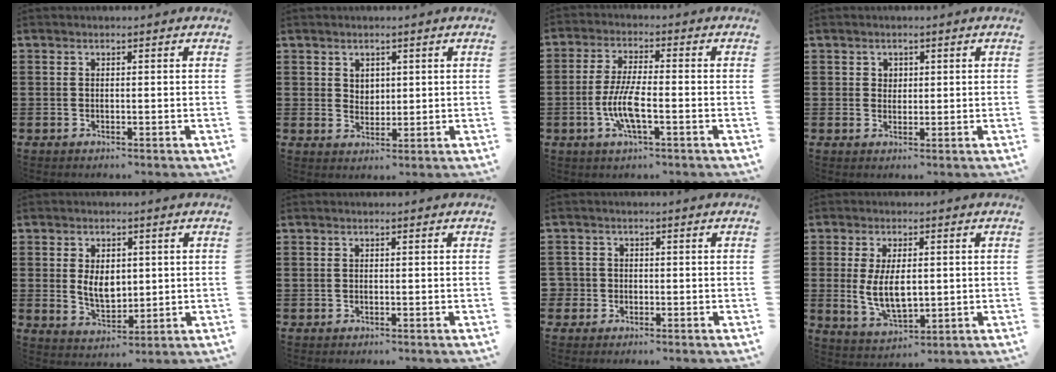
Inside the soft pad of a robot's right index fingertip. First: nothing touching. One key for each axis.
{"total": 2.4, "fx": 1.5, "fy": 1.8, "fz": 0.5, "tx": -0.017, "ty": 0.008, "tz": 0.028}
{"total": 6.9, "fx": -2.1, "fy": 1.7, "fz": 6.3, "tx": -0.141, "ty": -0.011, "tz": -0.045}
{"total": 1.4, "fx": 0.7, "fy": 1.2, "fz": 0.3, "tx": -0.009, "ty": 0.006, "tz": 0.013}
{"total": 5.4, "fx": 0.6, "fy": 3.5, "fz": 4.1, "tx": -0.070, "ty": 0.005, "tz": 0.007}
{"total": 0.0}
{"total": 2.0, "fx": -0.6, "fy": 1.9, "fz": 0.2, "tx": -0.020, "ty": 0.002, "tz": -0.018}
{"total": 6.7, "fx": 0.3, "fy": 3.4, "fz": 5.8, "tx": -0.114, "ty": -0.004, "tz": -0.001}